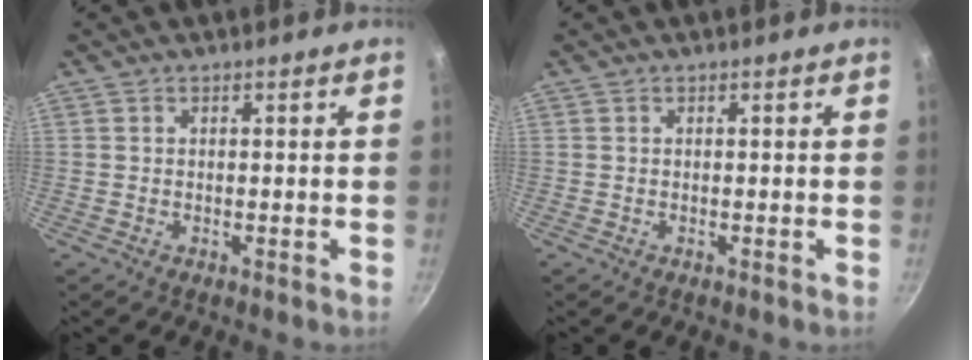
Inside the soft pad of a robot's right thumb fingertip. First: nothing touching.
{"total": 0.0}